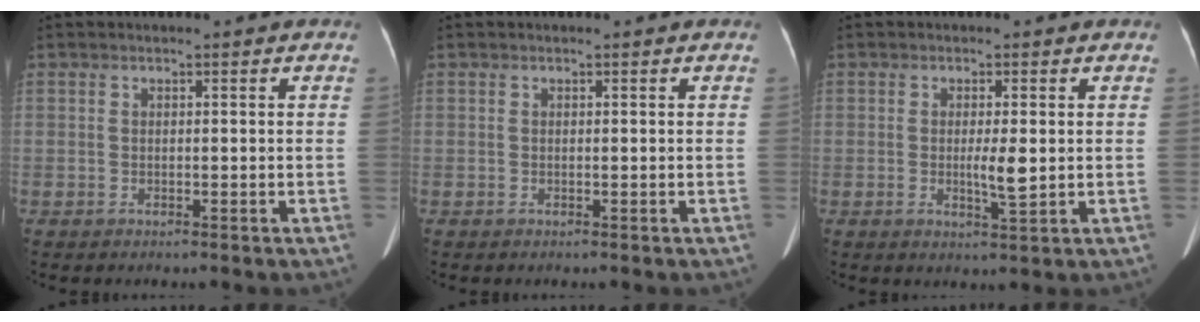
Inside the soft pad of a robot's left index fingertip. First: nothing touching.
{"total": 0.0}
{"total": 3.4, "force": [-0.1, 0.5, 3.3], "torque": [-0.060, -0.005, 0.000]}